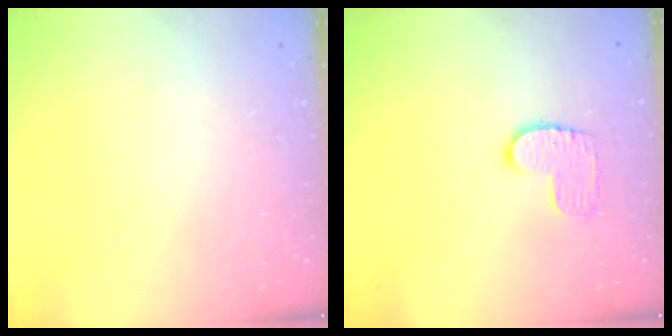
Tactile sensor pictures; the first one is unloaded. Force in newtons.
{"total": 7.9, "press": 7.9, "slide": 0.3}